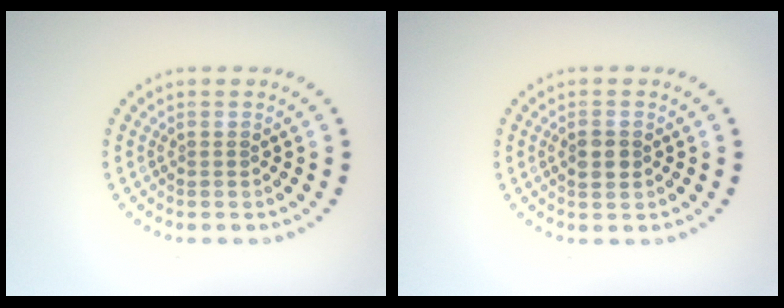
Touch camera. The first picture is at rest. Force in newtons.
{"total": 1.8, "press": 1.8, "slide": 0.2}